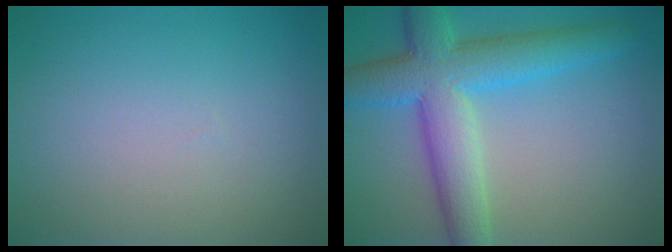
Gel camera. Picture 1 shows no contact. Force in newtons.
{"total": 7.9, "press": 7.9, "slide": 0.2}